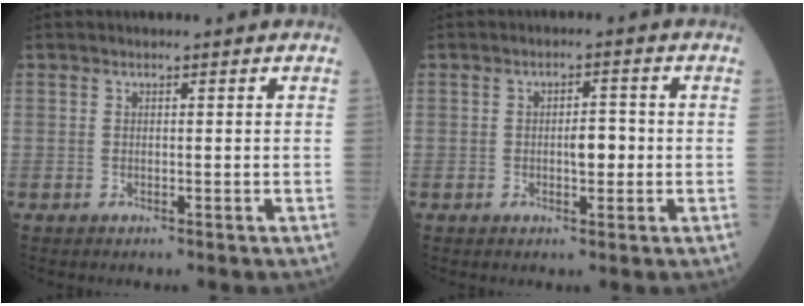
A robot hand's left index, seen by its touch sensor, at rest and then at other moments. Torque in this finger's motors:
{"motor_torque": [0.45, 0.25, 0.03, 0.04]}